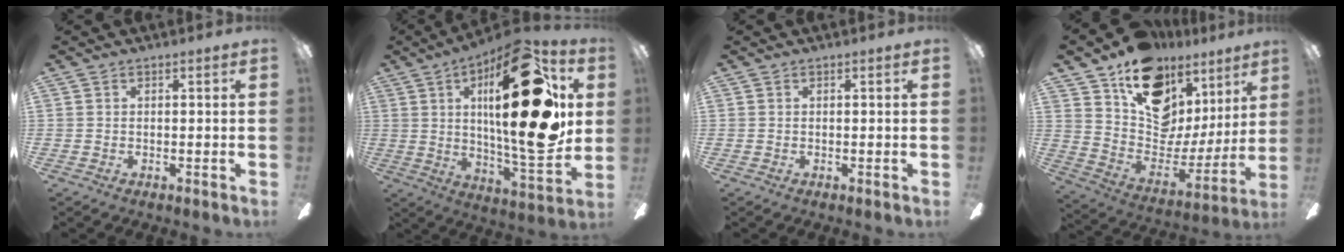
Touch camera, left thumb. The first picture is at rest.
{"total": 30.7, "force": [8.5, 10.9, 27.5], "torque": [-0.427, -0.041, 0.127]}
{"total": 0.0}
{"total": 15.9, "force": [10.8, 9.7, 6.6], "torque": [-0.112, -0.082, 0.201]}